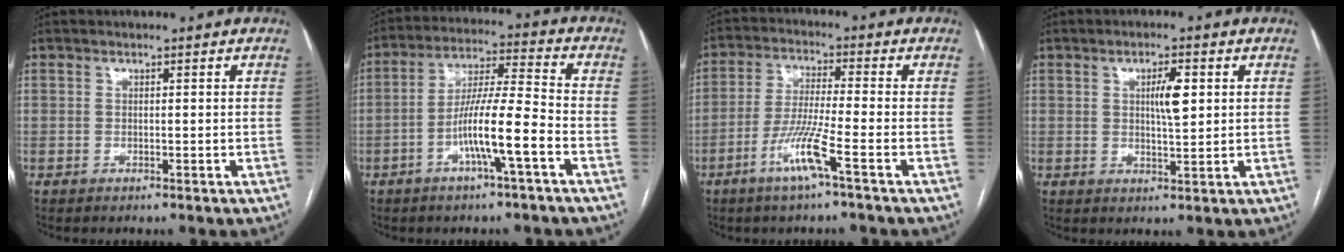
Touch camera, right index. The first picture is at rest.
{"total": 10.2, "force": [-4.0, 0.0, 9.4], "torque": [-0.177, 0.010, -0.075]}
{"total": 7.7, "force": [-3.9, -0.6, 6.6], "torque": [-0.136, -0.009, -0.079]}
{"total": 4.4, "force": [1.2, 0.8, 4.1], "torque": [-0.070, 0.003, 0.019]}